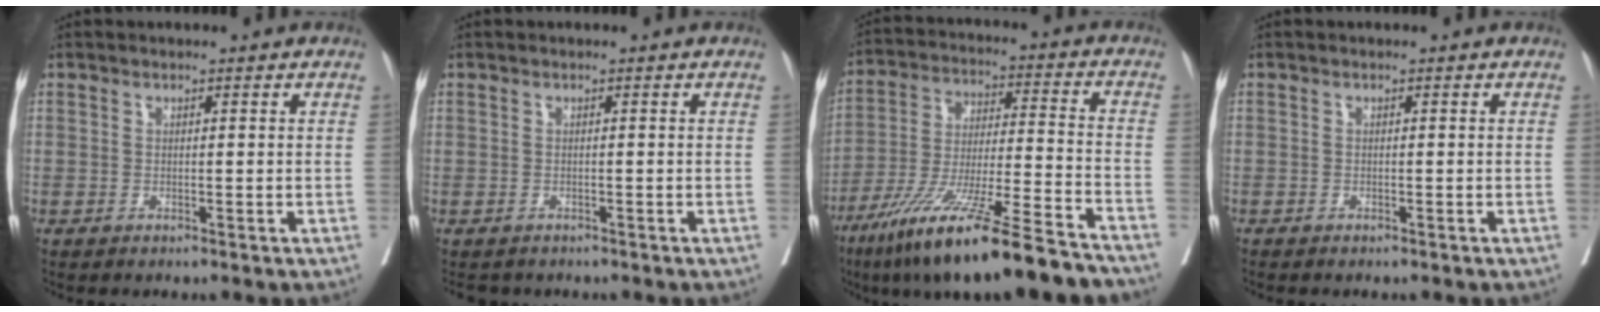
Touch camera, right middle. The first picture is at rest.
{"total": 2.5, "force": [-2.1, 1.3, 0.2], "torque": [-0.005, -0.002, -0.031]}
{"total": 20.5, "force": [-15.0, 0.7, 14.0], "torque": [-0.235, -0.045, -0.258]}
{"total": 0.5, "force": [-0.4, 0.3, 0.1], "torque": [-0.007, 0.001, -0.009]}